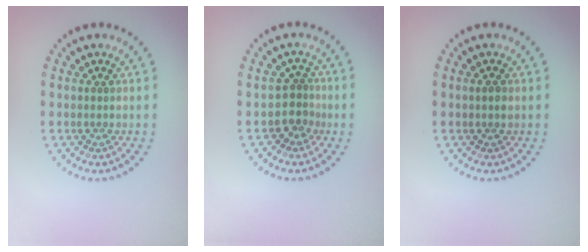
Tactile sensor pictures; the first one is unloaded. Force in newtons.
{"total": 1.8, "press": 1.3, "slide": 1.2}
{"total": 0.9, "press": 0.8, "slide": 0.3}